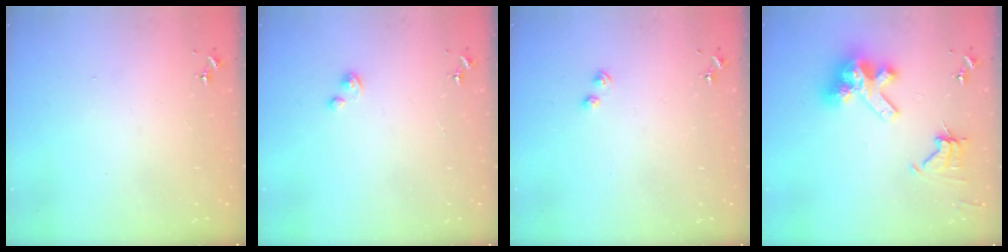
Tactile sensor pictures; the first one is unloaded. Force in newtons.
{"total": 1.9, "press": 1.9, "slide": 0.2}
{"total": 2.2, "press": 2.1, "slide": 0.5}
{"total": 14.8, "press": 14.7, "slide": 1.8}